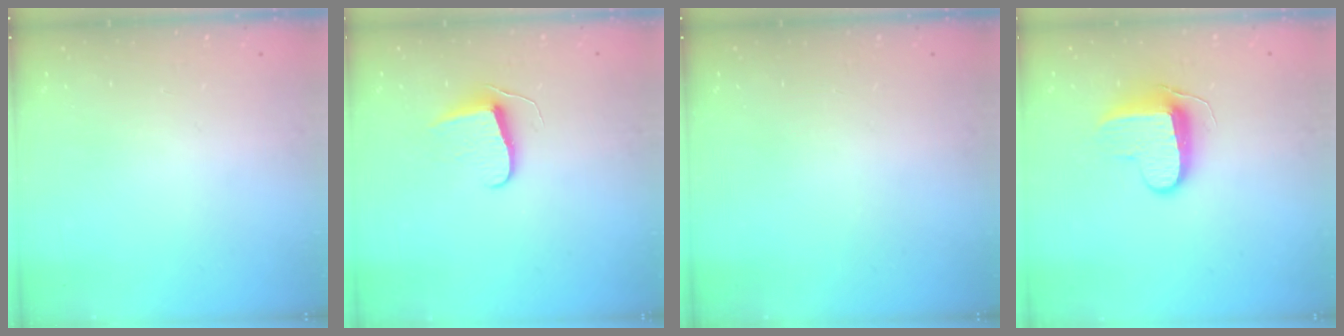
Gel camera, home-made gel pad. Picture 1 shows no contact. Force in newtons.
{"total": 7.5, "press": 7.4, "slide": 0.6}
{"total": 0.0}
{"total": 9.6, "press": 9.6, "slide": 0.9}